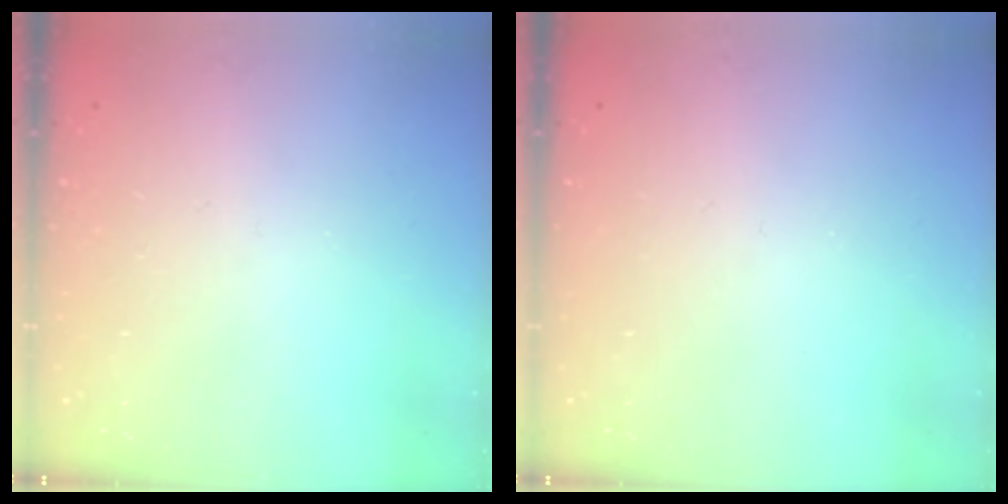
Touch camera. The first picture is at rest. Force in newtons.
{"total": 0.0}